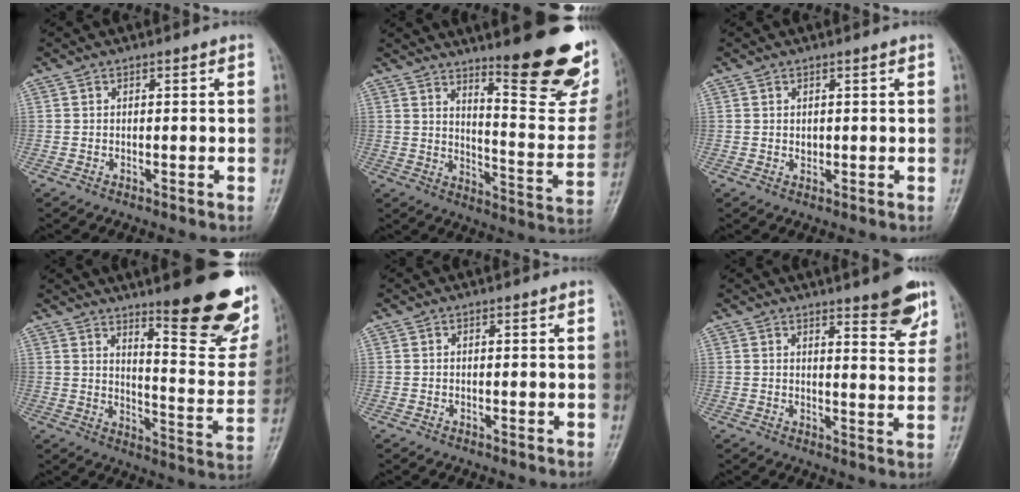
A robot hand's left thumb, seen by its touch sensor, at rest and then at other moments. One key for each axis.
{"total": 22.2, "fx": 14.5, "fy": 5.5, "fz": 15.8, "tx": -0.171, "ty": -0.106, "tz": 0.204}
{"total": 1.1, "fx": 0.4, "fy": 0.7, "fz": 0.7, "tx": -0.006, "ty": -0.003, "tz": 0.009}
{"total": 20.9, "fx": 13.9, "fy": 5.2, "fz": 14.8, "tx": -0.154, "ty": -0.104, "tz": 0.193}
{"total": 0.0}
{"total": 7.6, "fx": 5.2, "fy": 1.8, "fz": 5.3, "tx": -0.045, "ty": -0.033, "tz": 0.066}